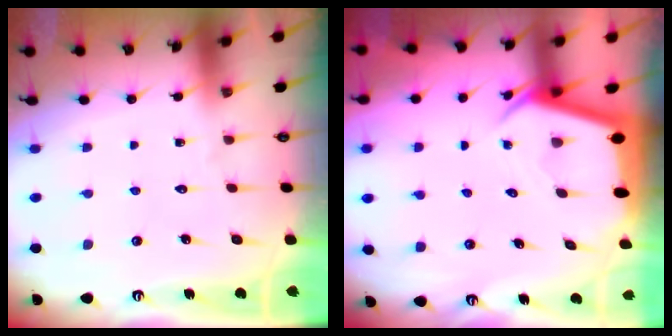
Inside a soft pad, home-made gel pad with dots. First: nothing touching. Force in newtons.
{"total": 3.7, "press": 3.7, "slide": 0.4}